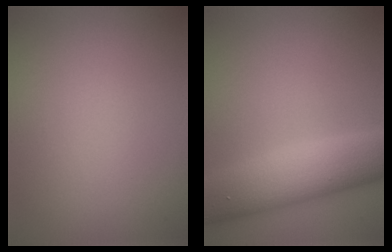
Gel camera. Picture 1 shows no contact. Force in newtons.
{"total": 8.2, "press": 8.2, "slide": 0.3}